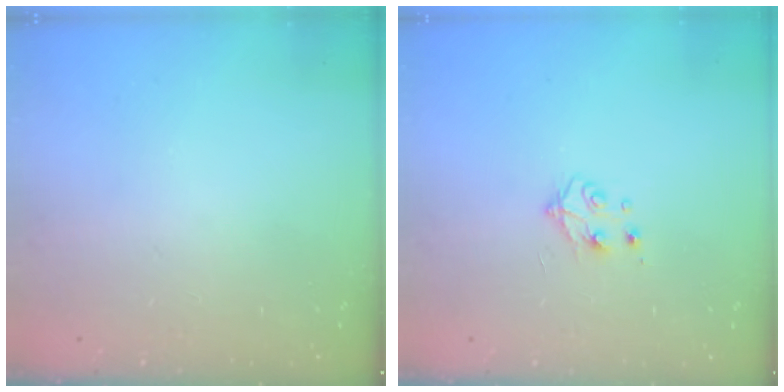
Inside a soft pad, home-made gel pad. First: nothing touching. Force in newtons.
{"total": 4.9, "press": 4.9, "slide": 0.7}